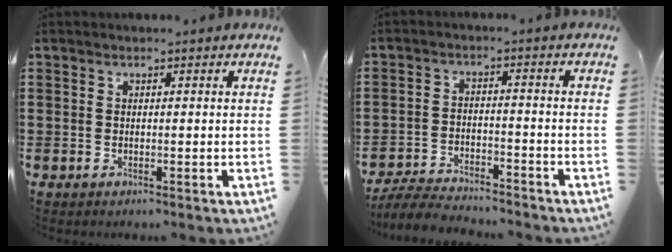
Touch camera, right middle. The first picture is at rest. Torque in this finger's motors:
{"motor_torque": [0.25, -0.18, 0.32, 0.06]}